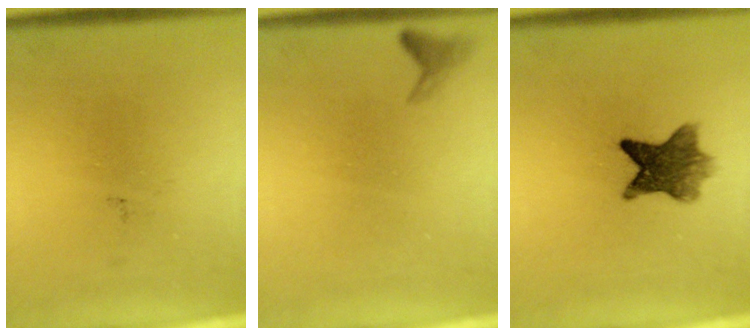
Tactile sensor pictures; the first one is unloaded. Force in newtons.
{"total": 1.0}
{"total": 7.2}